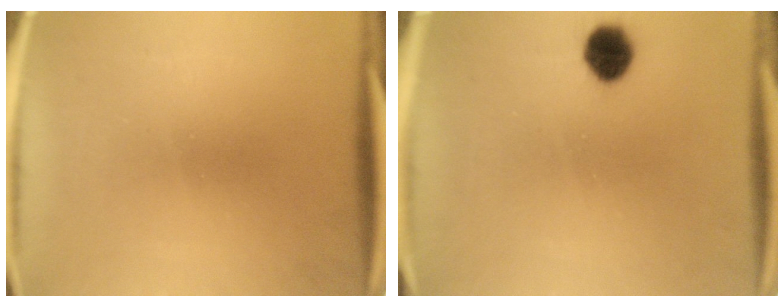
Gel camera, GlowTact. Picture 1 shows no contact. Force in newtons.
{"total": 5.6}